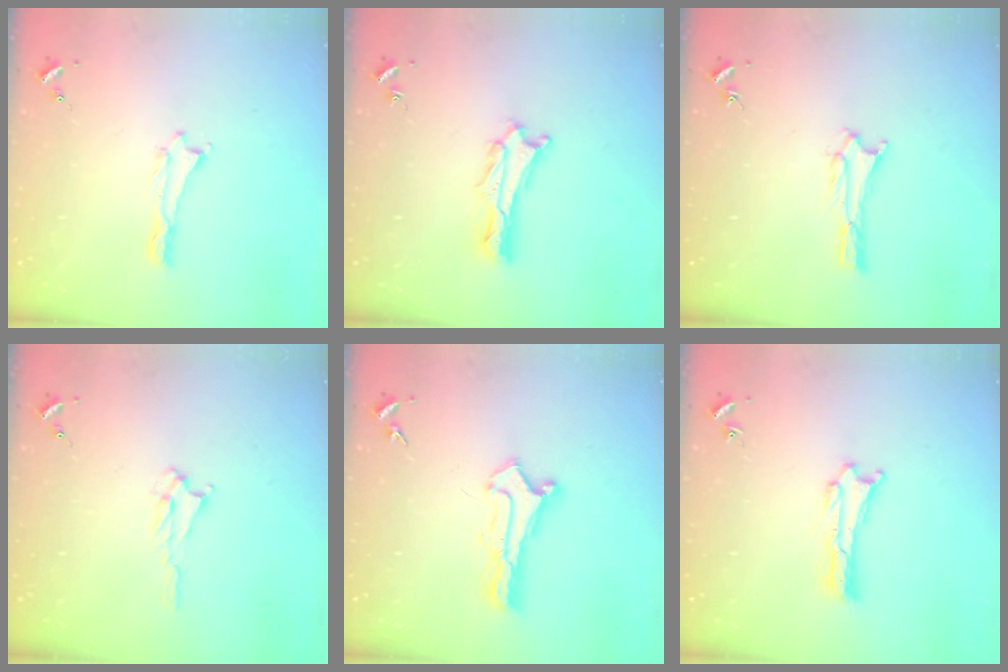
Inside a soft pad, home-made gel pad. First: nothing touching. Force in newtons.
{"total": 1.9, "press": 1.9, "slide": 0.2}
{"total": 1.6, "press": 1.6, "slide": 0.2}
{"total": 1.6, "press": 1.5, "slide": 0.4}
{"total": 1.1, "press": 1.1, "slide": 0.1}
{"total": 0.0}